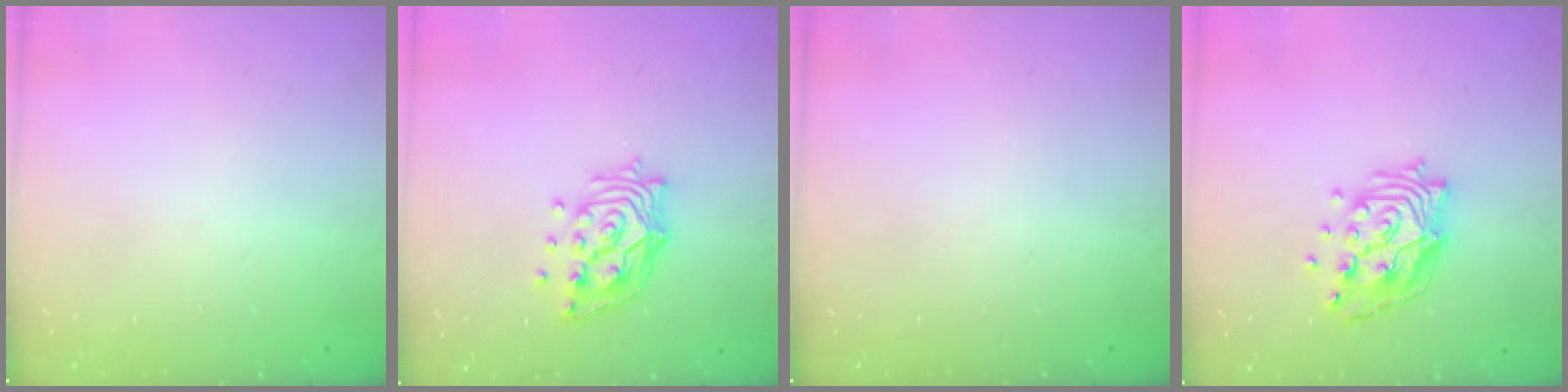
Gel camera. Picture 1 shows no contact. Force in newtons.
{"total": 14.0, "press": 13.9, "slide": 1.3}
{"total": 0.0}
{"total": 14.9, "press": 14.8, "slide": 1.4}